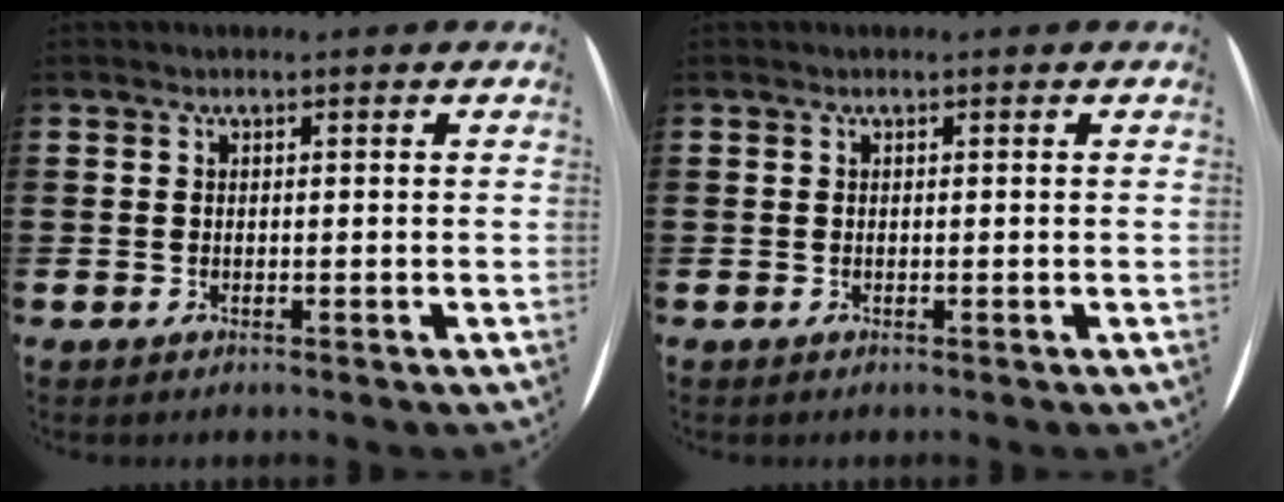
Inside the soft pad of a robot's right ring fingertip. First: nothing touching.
{"total": 0.0}